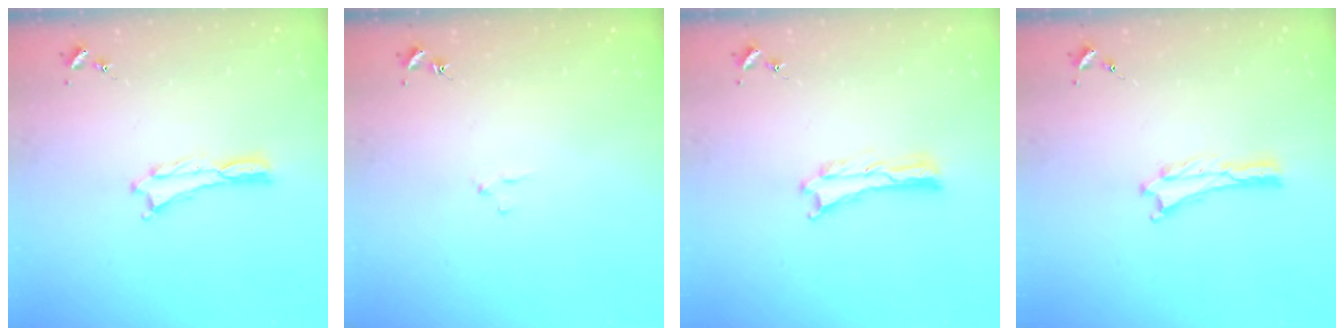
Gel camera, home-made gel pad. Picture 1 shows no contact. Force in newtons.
{"total": 1.9, "press": 1.9, "slide": 0.2}
{"total": 0.0}
{"total": 0.0}